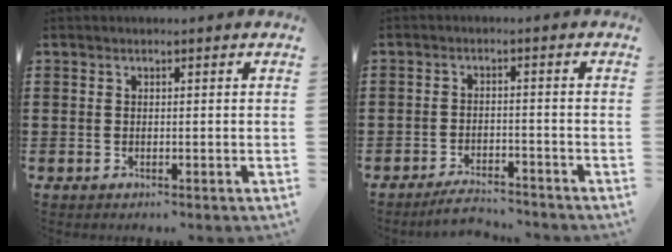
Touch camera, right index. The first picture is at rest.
{"total": 3.4, "force": [-3.4, 0.2, 0.6], "torque": [-0.013, 0.004, -0.067]}